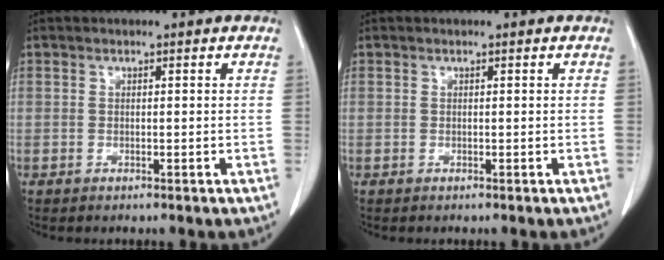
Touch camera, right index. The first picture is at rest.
{"total": 0.0}